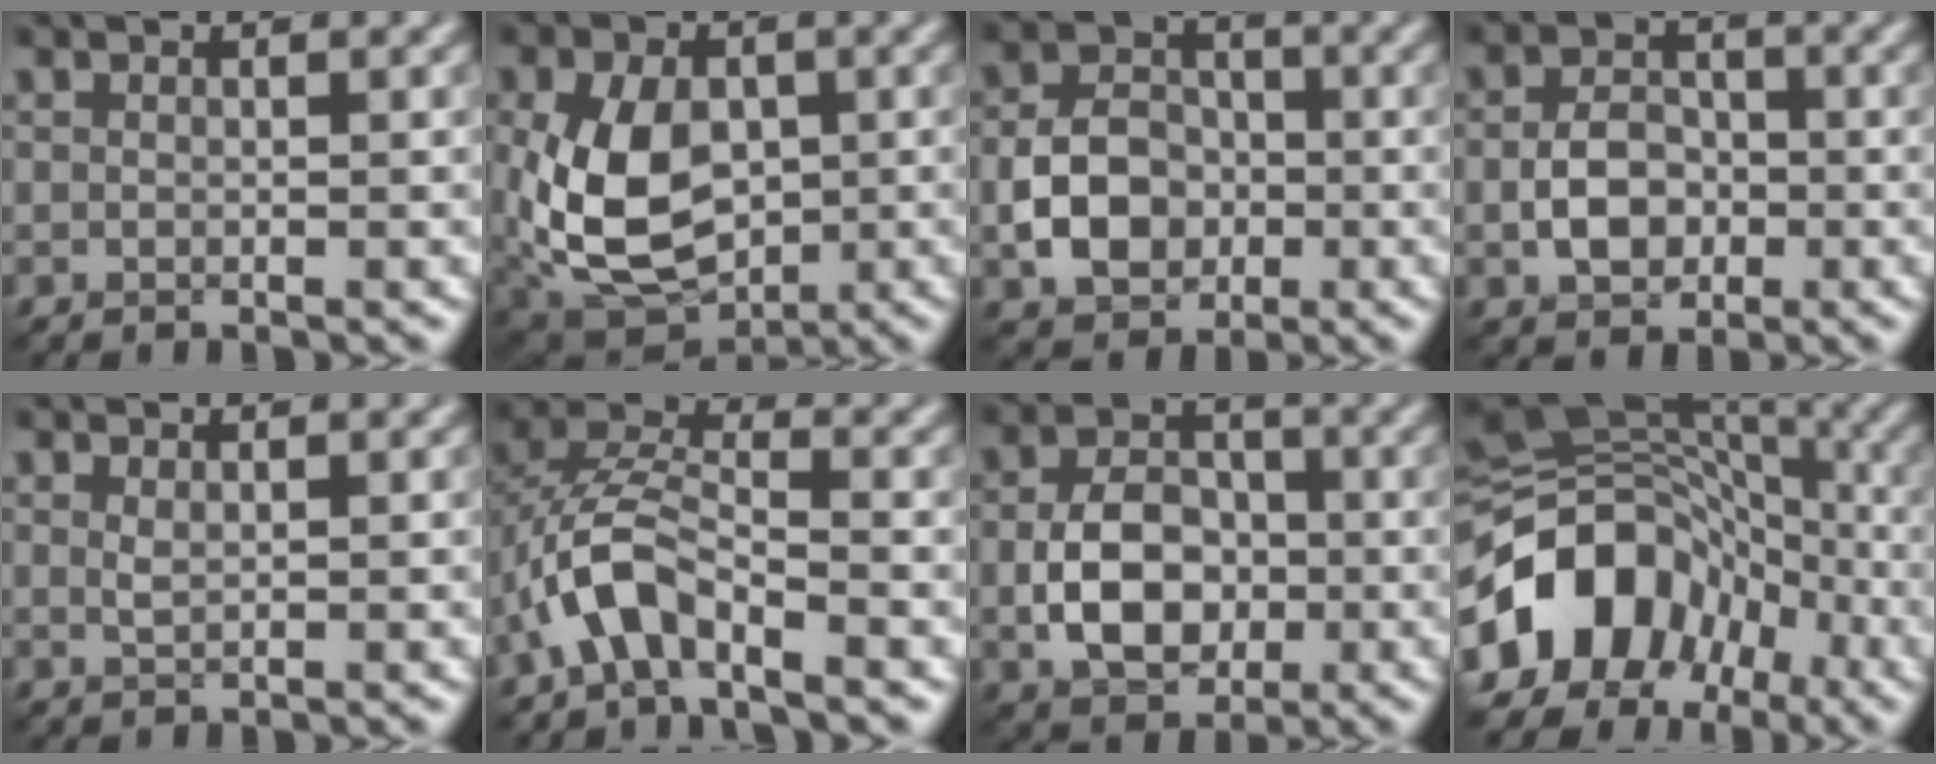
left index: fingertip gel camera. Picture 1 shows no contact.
{"total": 10.7, "force": [-0.7, 7.2, 7.9], "torque": [-0.175, -0.010, -0.016]}
{"total": 5.4, "force": [-1.4, 4.1, 3.1], "torque": [-0.059, 0.003, -0.030]}
{"total": 3.9, "force": [-1.0, 2.9, 2.5], "torque": [-0.046, 0.002, -0.021]}
{"total": 0.7, "force": [0.4, 0.1, 0.6], "torque": [-0.020, -0.001, 0.010]}
{"total": 5.1, "force": [-2.9, 2.0, 3.7], "torque": [-0.083, 0.016, -0.061]}
{"total": 6.2, "force": [-1.2, 4.4, 4.2], "torque": [-0.083, -0.001, -0.022]}
{"total": 13.2, "force": [-5.2, 9.7, 7.3], "torque": [-0.137, 0.007, -0.102]}